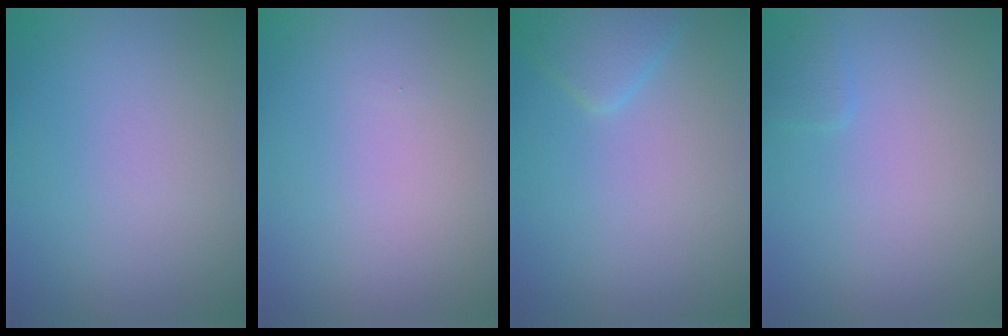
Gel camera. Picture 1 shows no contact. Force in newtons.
{"total": 0.0}
{"total": 2.3, "press": 2.3, "slide": 0.1}
{"total": 0.9, "press": 0.9, "slide": 0.1}